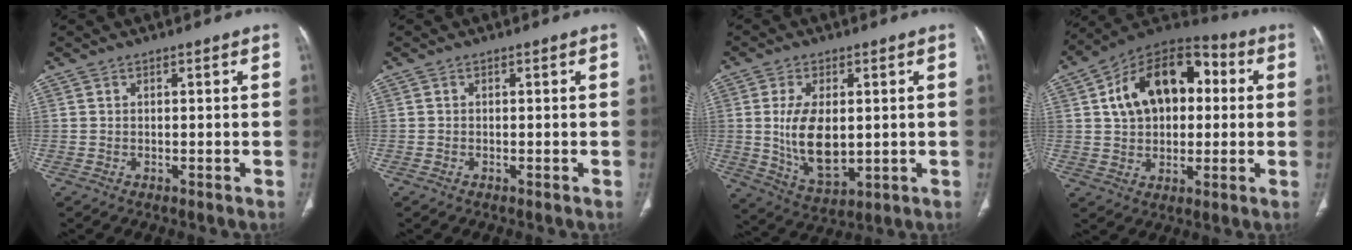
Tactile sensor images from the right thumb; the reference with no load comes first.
{"total": 0.0}
{"total": 11.7, "force": [0.5, 6.3, 9.8], "torque": [-0.173, -0.018, 0.026]}
{"total": 18.9, "force": [3.6, 12.3, 14.0], "torque": [-0.191, 0.027, 0.052]}